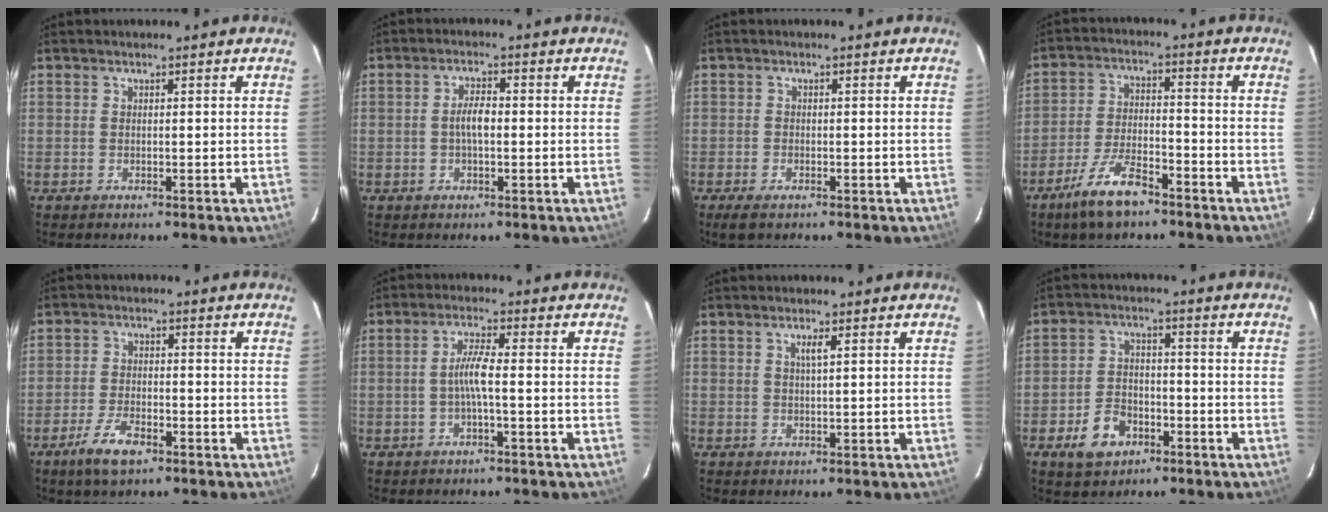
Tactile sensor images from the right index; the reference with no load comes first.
{"total": 3.4, "force": [-0.4, 1.2, 3.1], "torque": [-0.061, 0.007, -0.007]}
{"total": 2.8, "force": [-1.9, 1.1, 1.7], "torque": [-0.038, -0.008, -0.035]}
{"total": 9.7, "force": [-6.9, 3.1, 6.1], "torque": [-0.135, -0.003, -0.125]}
{"total": 6.6, "force": [-4.2, 2.6, 4.3], "torque": [-0.105, -0.006, -0.079]}
{"total": 3.8, "force": [-1.0, -0.1, 3.7], "torque": [-0.077, 0.006, -0.019]}
{"total": 1.6, "force": [0.7, 0.1, 1.5], "torque": [-0.026, 0.002, 0.011]}
{"total": 7.7, "force": [-4.2, 5.1, 4.0], "torque": [-0.092, 0.013, -0.066]}